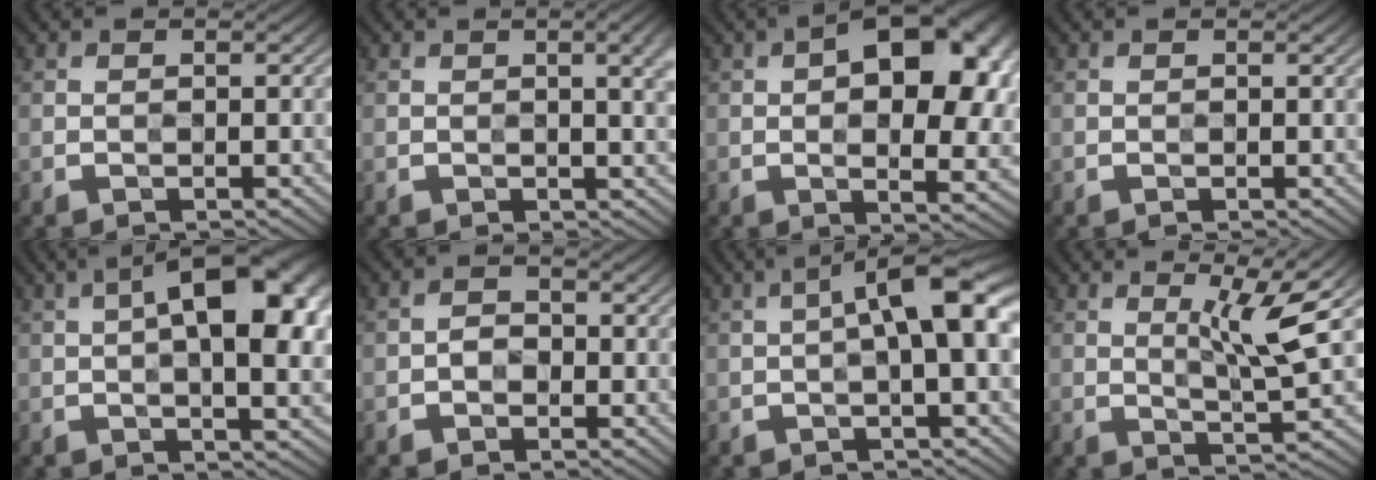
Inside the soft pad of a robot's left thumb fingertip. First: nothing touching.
{"total": 4.0, "force": [1.2, 1.0, 3.7], "torque": [-0.051, 0.005, 0.018]}
{"total": 17.2, "force": [4.4, 9.0, 14.0], "torque": [-0.180, 0.028, 0.046]}
{"total": 0.0}
{"total": 13.0, "force": [2.4, 5.5, 11.6], "torque": [-0.148, 0.023, 0.017]}
{"total": 1.5, "force": [-0.7, 1.2, 0.5], "torque": [-0.011, 0.002, -0.018]}
{"total": 7.2, "force": [0.7, 1.7, 7.0], "torque": [-0.111, 0.021, 0.003]}
{"total": 6.4, "force": [2.3, 0.9, 5.9], "torque": [-0.100, -0.004, 0.040]}